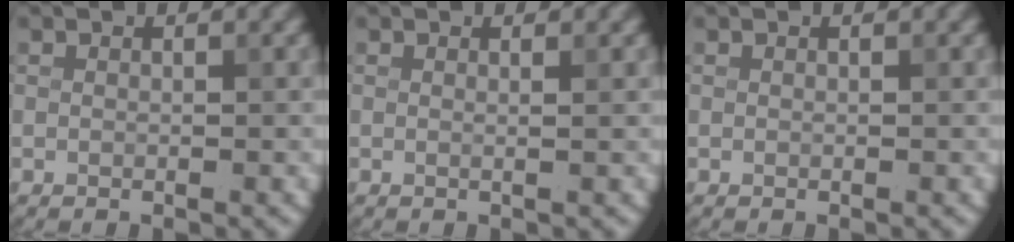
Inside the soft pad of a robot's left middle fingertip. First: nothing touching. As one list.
[{"total": 0.9, "force": [0.2, 0.4, 0.8], "torque": [-0.003, -0.002, -0.005]}, {"total": 0.0}]